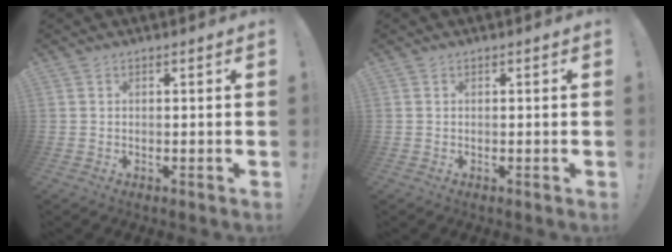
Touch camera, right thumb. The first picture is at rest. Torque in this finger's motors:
{"motor_torque": [-0.10, -0.01, 0.10, -0.11, 0.07]}